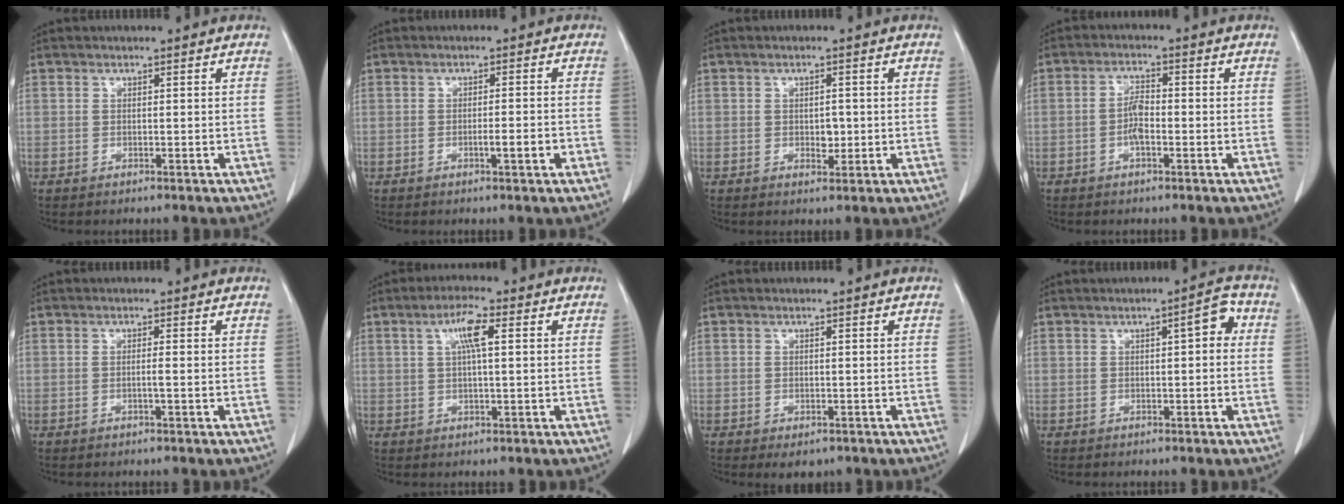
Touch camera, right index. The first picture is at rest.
{"total": 2.6, "force": [-1.1, 0.1, 2.4], "torque": [-0.037, -0.001, -0.016]}
{"total": 2.2, "force": [-0.2, 1.3, 1.8], "torque": [-0.025, -0.001, 0.001]}
{"total": 3.4, "force": [-1.0, 1.2, 3.1], "torque": [-0.062, 0.005, -0.020]}
{"total": 1.0, "force": [-0.3, -0.2, 0.9], "torque": [-0.014, 0.000, -0.006]}
{"total": 4.9, "force": [1.6, 0.6, 4.6], "torque": [-0.087, 0.008, 0.028]}
{"total": 2.2, "force": [-1.2, 1.6, 0.9], "torque": [-0.005, 0.001, -0.007]}
{"total": 3.2, "force": [0.7, 1.0, 3.0], "torque": [-0.034, 0.016, 0.005]}